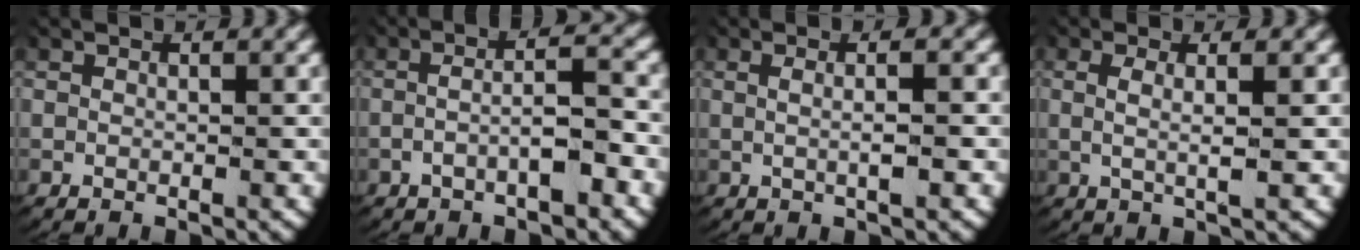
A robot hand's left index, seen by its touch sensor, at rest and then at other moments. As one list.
[{"total": 3.6, "force": [-1.2, 0.8, 3.3], "torque": [-0.055, 0.004, -0.021]}, {"total": 2.1, "force": [0.0, 0.3, 2.1], "torque": [-0.039, -0.002, 0.005]}, {"total": 2.4, "force": [0.5, 0.5, 2.3], "torque": [-0.051, -0.010, 0.016]}]